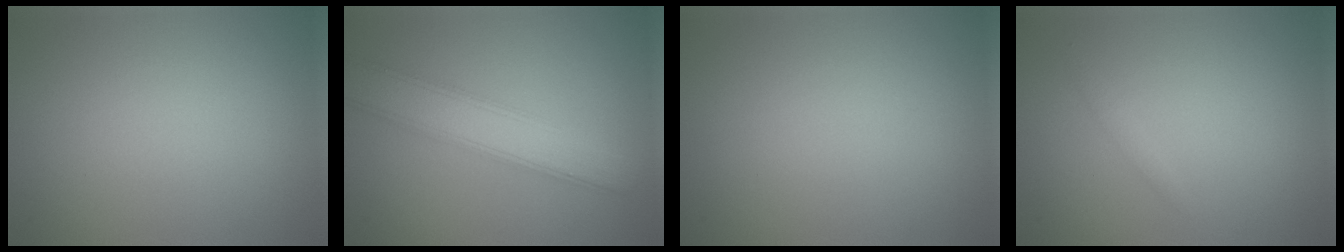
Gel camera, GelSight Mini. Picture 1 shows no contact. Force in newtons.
{"total": 5.4, "press": 5.4, "slide": 0.1}
{"total": 0.0}
{"total": 0.7, "press": 0.7, "slide": 0.0}